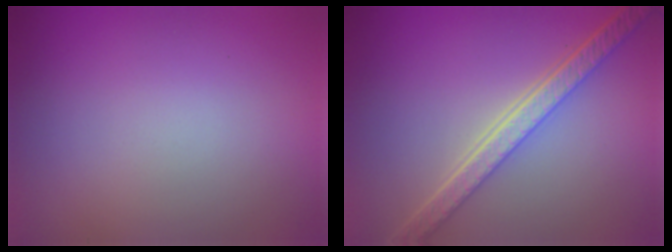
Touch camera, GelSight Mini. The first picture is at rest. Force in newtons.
{"total": 5.6, "press": 4.2, "slide": 3.7}